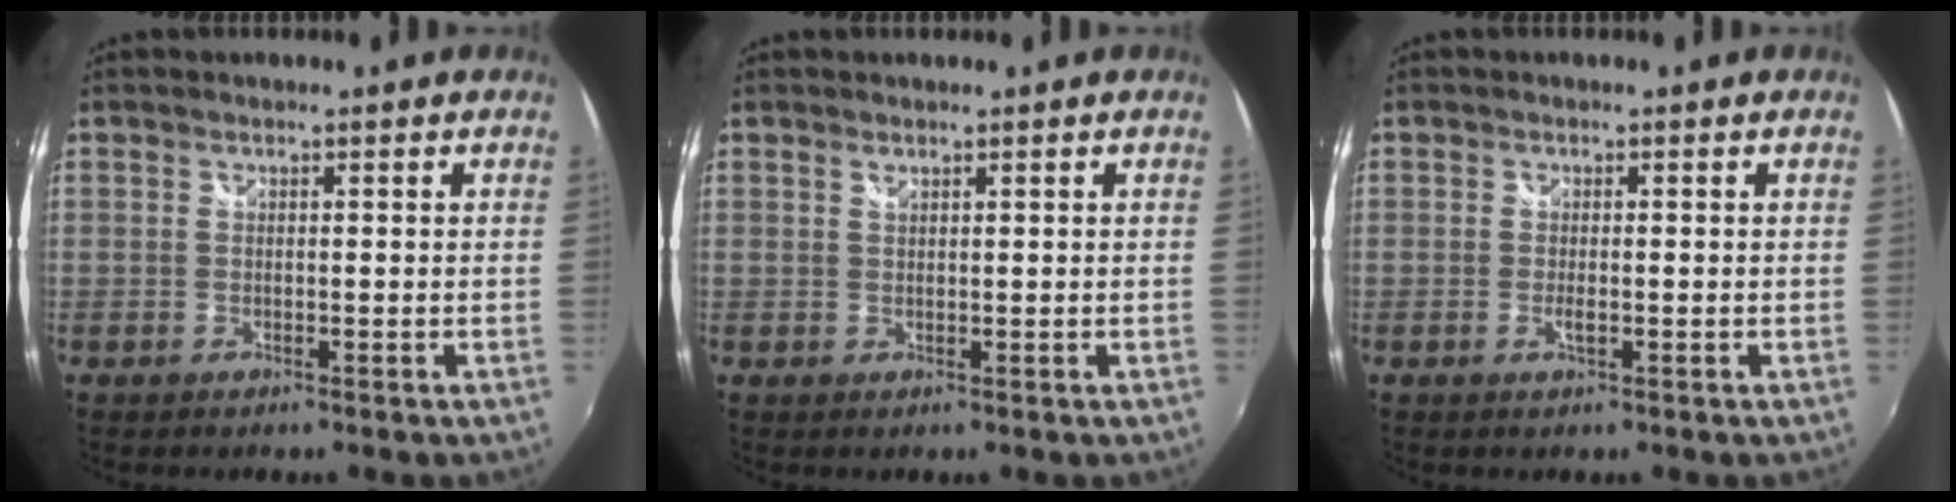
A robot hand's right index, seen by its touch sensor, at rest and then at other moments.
{"total": 0.7, "force": [0.6, 0.2, 0.3], "torque": [-0.005, 0.001, 0.010]}
{"total": 1.4, "force": [-0.4, 0.4, 1.2], "torque": [-0.024, -0.003, -0.008]}